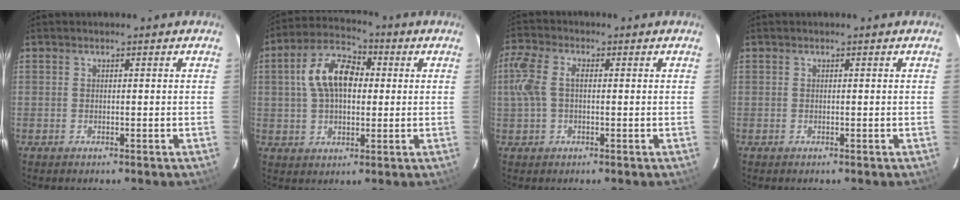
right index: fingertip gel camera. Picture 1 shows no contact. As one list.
[{"total": 11.6, "force": [1.8, 7.0, 9.1], "torque": [-0.173, 0.030, 0.027]}, {"total": 6.1, "force": [0.3, 3.4, 5.0], "torque": [-0.117, 0.014, 0.005]}, {"total": 0.0}]